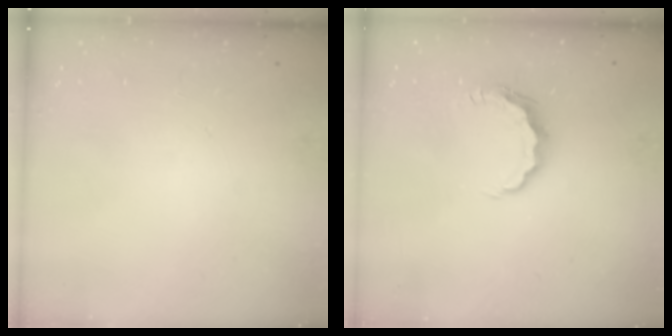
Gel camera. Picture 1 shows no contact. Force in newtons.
{"total": 7.2, "press": 7.2, "slide": 0.2}